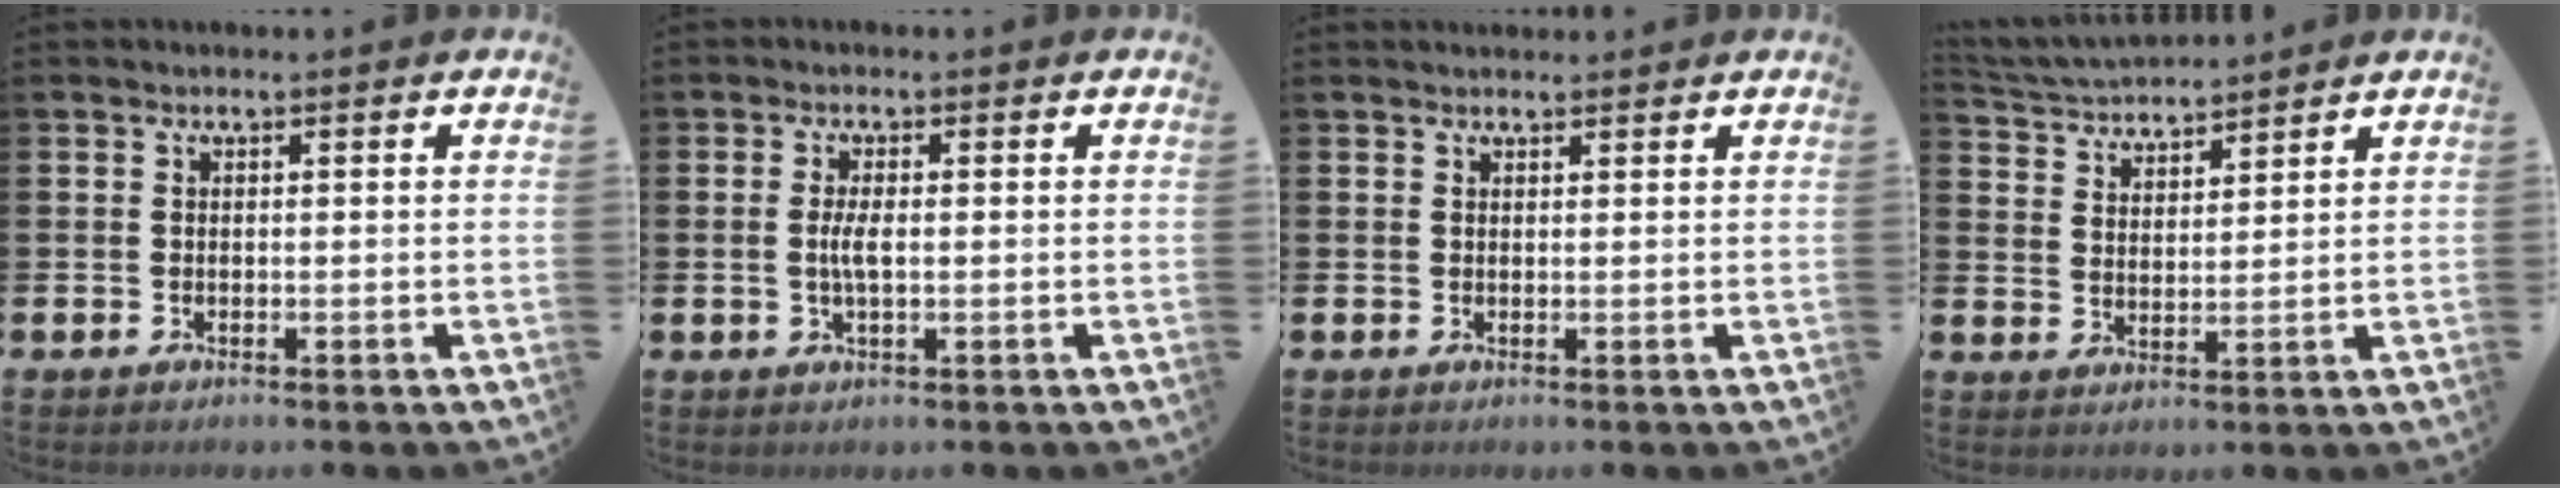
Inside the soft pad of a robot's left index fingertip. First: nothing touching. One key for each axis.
{"total": 2.6, "fx": 0.0, "fy": 0.8, "fz": 2.5, "tx": -0.040, "ty": -0.001, "tz": -0.003}
{"total": 0.8, "fx": 0.8, "fy": 0.2, "fz": 0.1, "tx": 0.013, "ty": -0.004, "tz": 0.012}
{"total": 4.3, "fx": 4.2, "fy": 0.7, "fz": 0.0, "tx": -0.017, "ty": -0.028, "tz": 0.074}